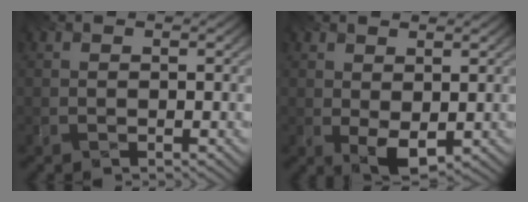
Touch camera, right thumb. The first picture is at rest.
{"total": 3.6, "force": [0.2, 1.9, 3.0], "torque": [-0.061, 0.000, 0.009]}